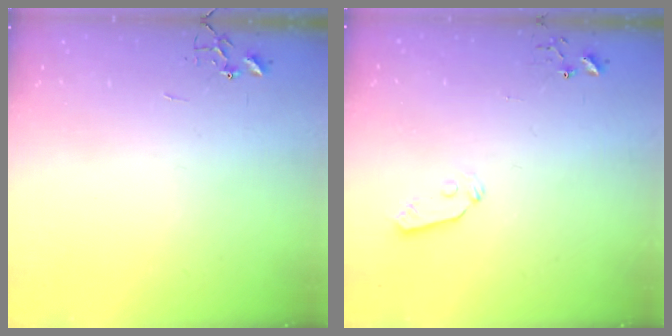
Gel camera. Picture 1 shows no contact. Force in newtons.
{"total": 4.6, "press": 4.6, "slide": 0.3}